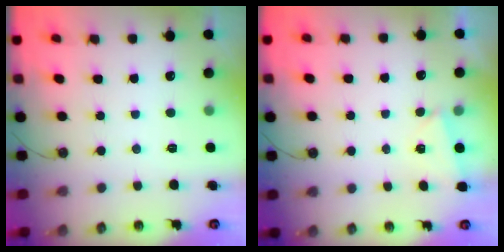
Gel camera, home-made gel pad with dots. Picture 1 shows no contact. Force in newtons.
{"total": 2.1, "press": 0.8, "slide": 1.9}